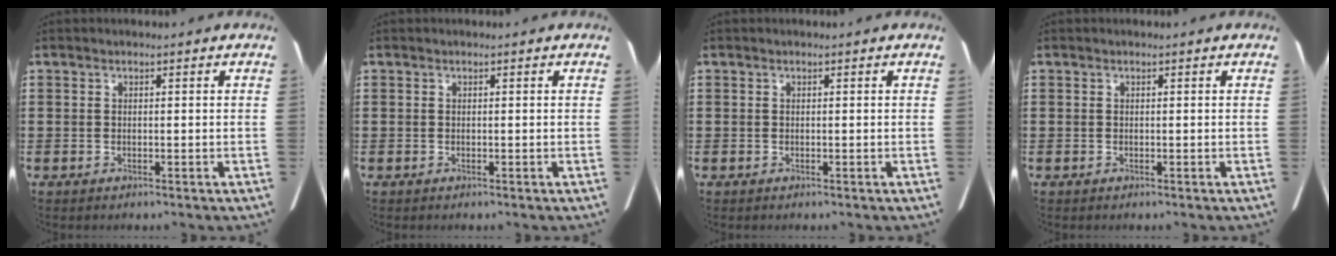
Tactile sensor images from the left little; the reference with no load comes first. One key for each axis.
{"total": 0.0}
{"total": 0.0}
{"total": 0.0}